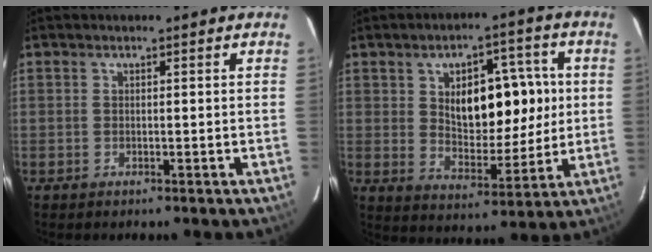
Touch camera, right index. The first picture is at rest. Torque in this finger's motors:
{"motor_torque": [1.02, 0.07, 0.51, 0.13]}